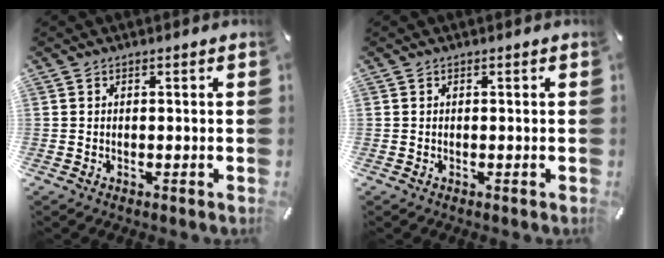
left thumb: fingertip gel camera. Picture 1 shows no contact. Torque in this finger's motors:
{"motor_torque": [0.00, 0.00, 0.00, 0.00, 0.00]}